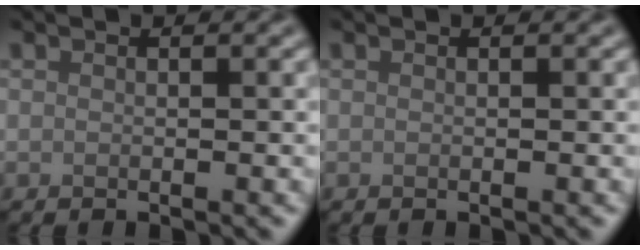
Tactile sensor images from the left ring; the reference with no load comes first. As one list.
[{"total": 0.0}]